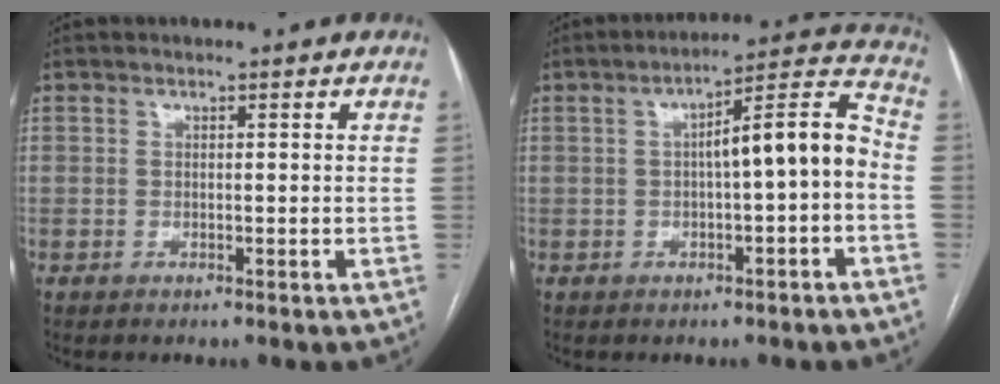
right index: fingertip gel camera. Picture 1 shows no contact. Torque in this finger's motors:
{"motor_torque": [0.79, -0.17, 0.54, 0.10]}